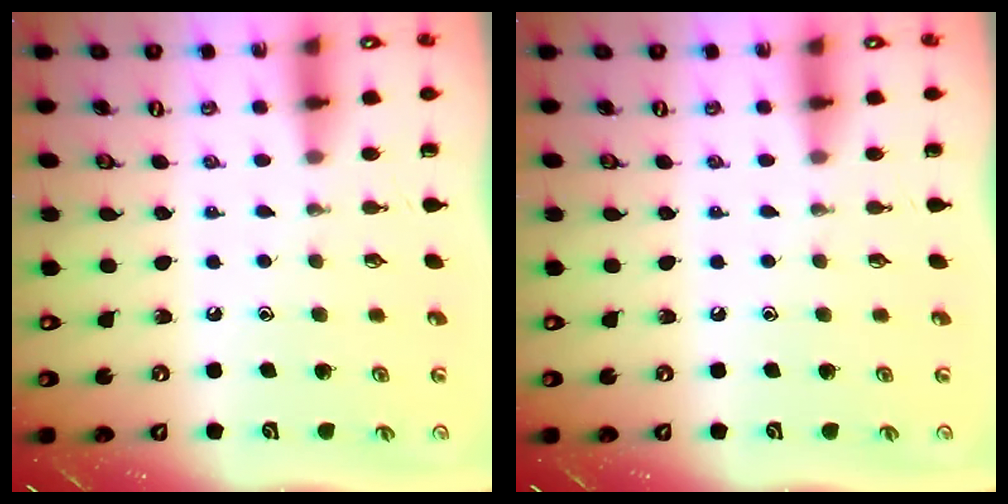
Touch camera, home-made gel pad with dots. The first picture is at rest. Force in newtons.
{"total": 0.0}